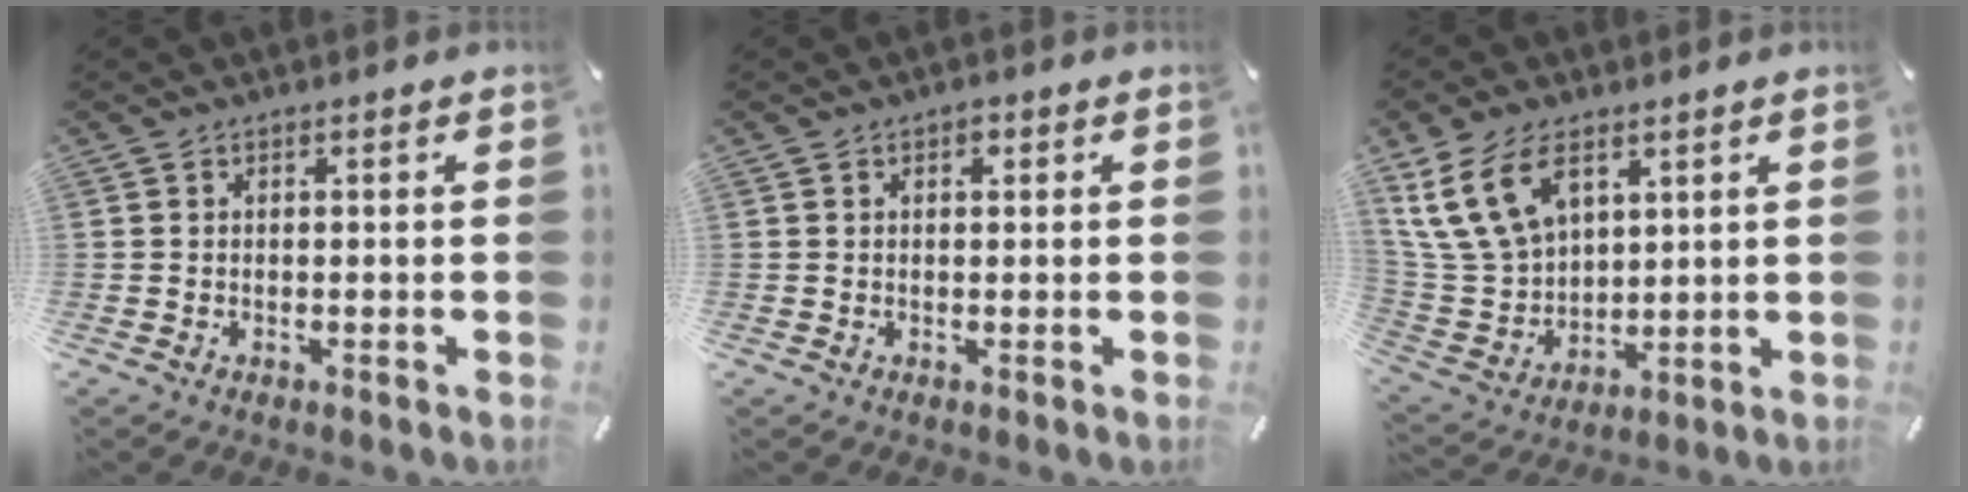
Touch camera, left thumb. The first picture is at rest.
{"total": 1.5, "force": [0.7, 1.0, 0.9], "torque": [-0.011, 0.001, 0.010]}
{"total": 15.0, "force": [8.0, 9.8, 8.2], "torque": [-0.208, -0.025, 0.149]}